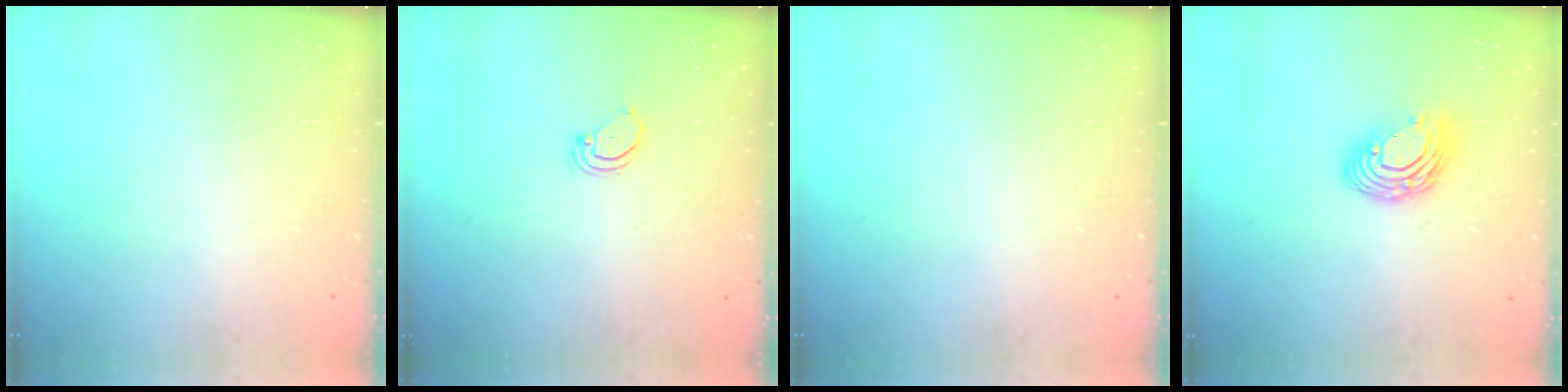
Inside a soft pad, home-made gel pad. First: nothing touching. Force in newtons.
{"total": 2.0, "press": 2.0, "slide": 0.2}
{"total": 0.0}
{"total": 11.0, "press": 10.9, "slide": 1.1}